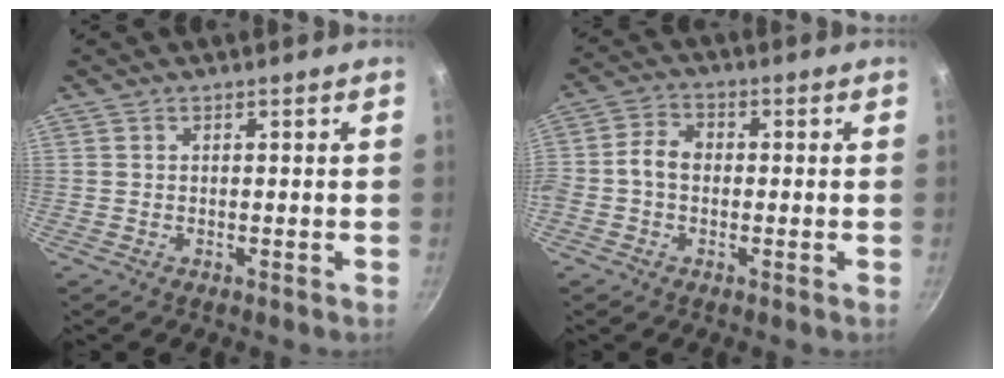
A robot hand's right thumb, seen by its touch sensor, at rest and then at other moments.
{"total": 5.0, "force": [-0.6, 3.9, 3.1], "torque": [-0.044, 0.016, -0.025]}